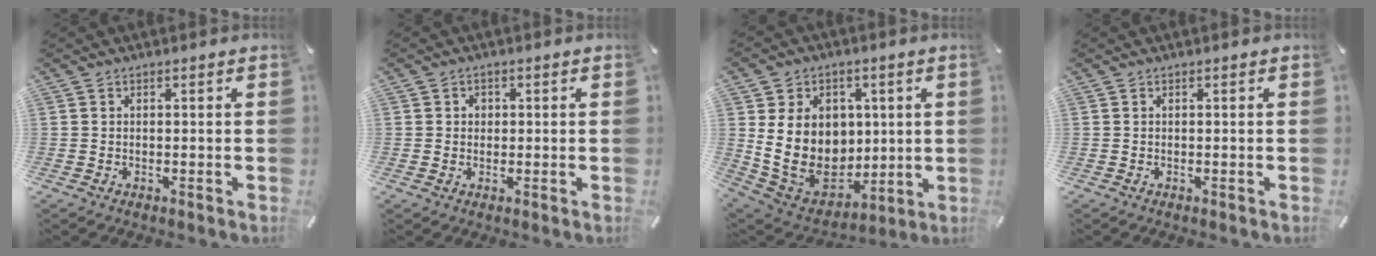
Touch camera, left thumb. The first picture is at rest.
{"total": 2.0, "force": [0.0, 1.9, 0.5], "torque": [-0.003, 0.004, -0.004]}
{"total": 16.4, "force": [2.6, 13.9, 8.4], "torque": [-0.155, -0.031, 0.060]}
{"total": 0.0}